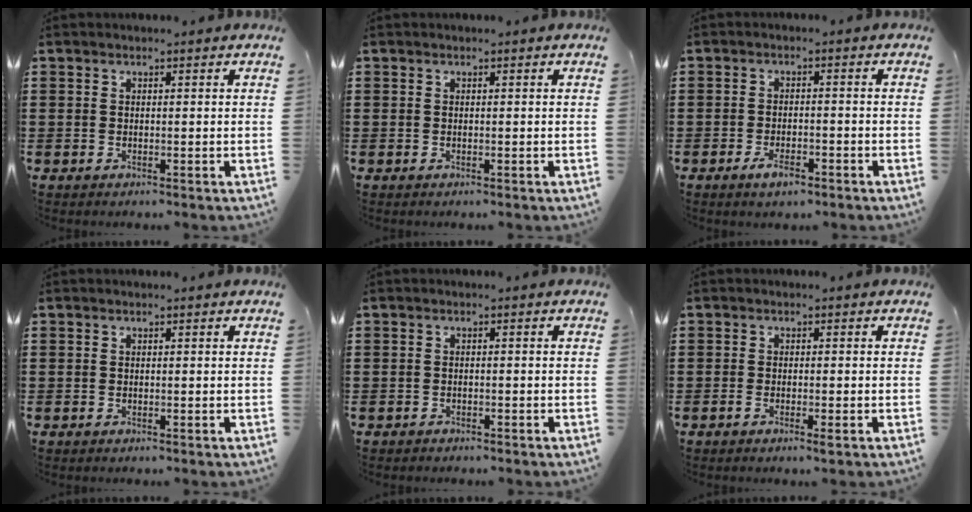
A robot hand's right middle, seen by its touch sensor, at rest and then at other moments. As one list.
[{"total": 0.0}, {"total": 3.0, "force": [-1.9, 1.1, 2.1], "torque": [-0.043, -0.001, -0.037]}, {"total": 0.0}, {"total": 0.7, "force": [-0.7, 0.2, -0.1], "torque": [-0.001, 0.001, -0.016]}, {"total": 1.1, "force": [-0.5, 0.2, 0.9], "torque": [-0.017, -0.003, -0.008]}]